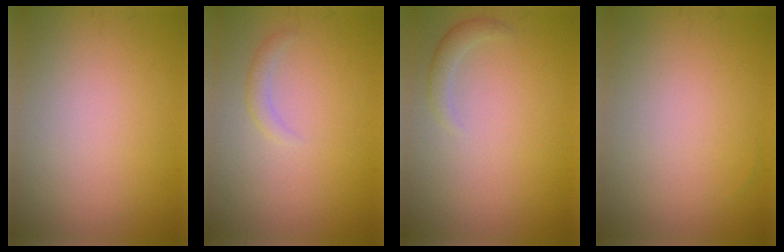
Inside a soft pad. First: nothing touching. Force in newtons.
{"total": 1.1, "press": 1.1, "slide": 0.1}
{"total": 1.5, "press": 1.5, "slide": 0.1}
{"total": 0.0}